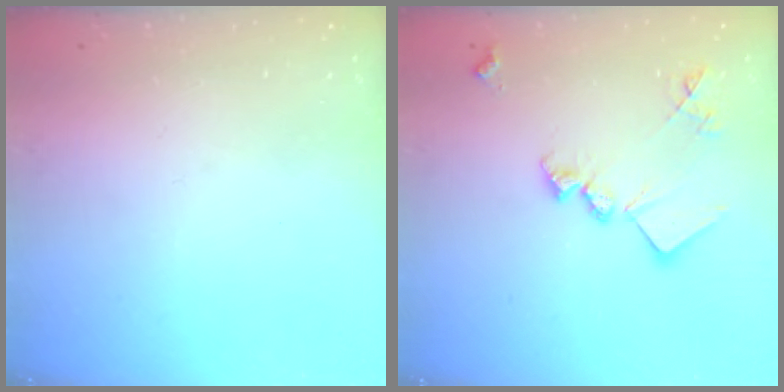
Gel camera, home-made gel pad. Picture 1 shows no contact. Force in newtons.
{"total": 15.6, "press": 15.5, "slide": 0.9}